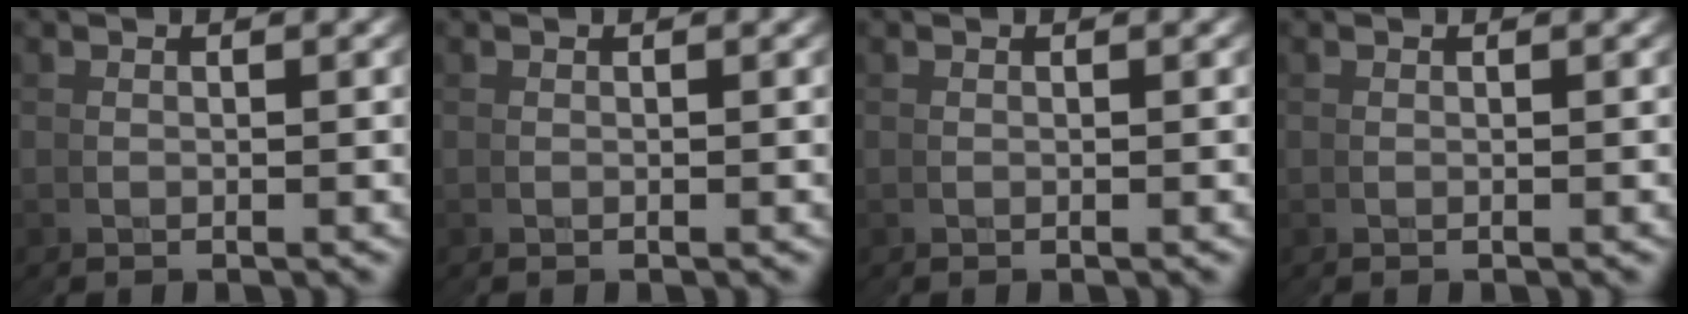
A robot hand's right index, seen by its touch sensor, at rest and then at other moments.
{"total": 0.0}
{"total": 0.0}
{"total": 0.0}